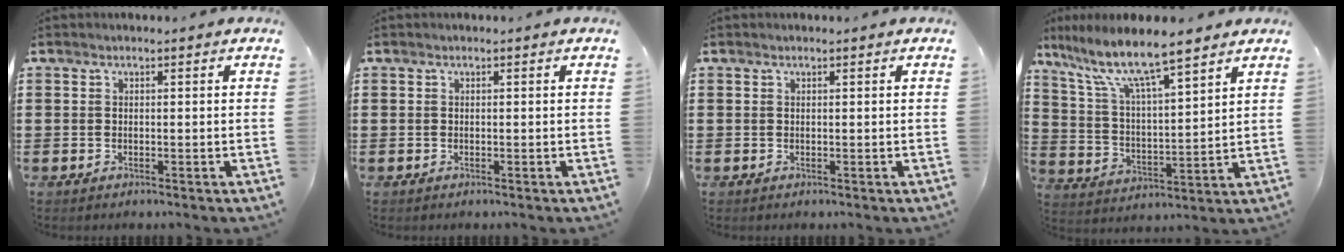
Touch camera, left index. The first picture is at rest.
{"total": 0.0}
{"total": 0.0}
{"total": 8.9, "force": [7.1, 1.3, 5.3], "torque": [-0.131, -0.034, 0.116]}